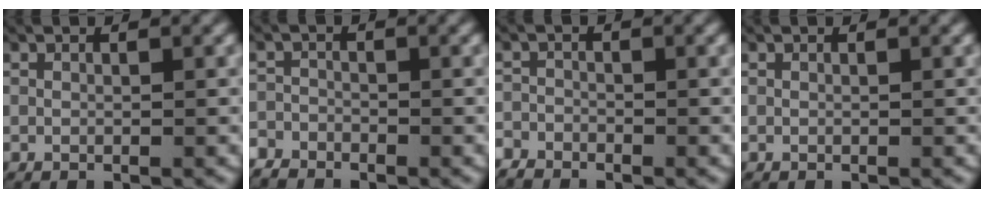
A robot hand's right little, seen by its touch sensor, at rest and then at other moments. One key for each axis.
{"total": 2.7, "fx": -2.0, "fy": 1.7, "fz": 0.2, "tx": -0.014, "ty": -0.012, "tz": -0.037}
{"total": 2.3, "fx": -1.8, "fy": 1.5, "fz": 0.1, "tx": -0.012, "ty": -0.011, "tz": -0.033}
{"total": 0.0}